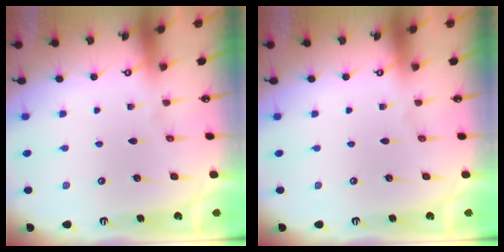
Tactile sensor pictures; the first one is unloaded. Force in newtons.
{"total": 0.0}